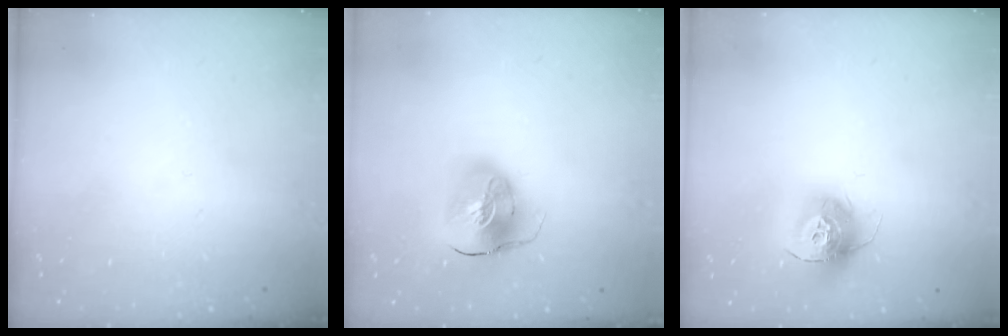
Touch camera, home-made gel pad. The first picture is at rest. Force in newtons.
{"total": 11.5, "press": 11.4, "slide": 1.5}
{"total": 13.0, "press": 13.0, "slide": 1.0}